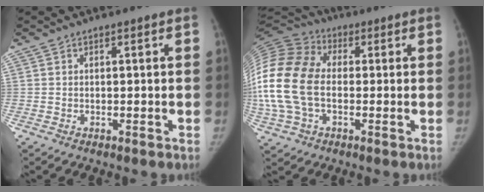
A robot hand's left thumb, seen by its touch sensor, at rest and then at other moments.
{"total": 21.9, "force": [-0.8, 14.8, 16.1], "torque": [-0.385, 0.020, -0.015]}